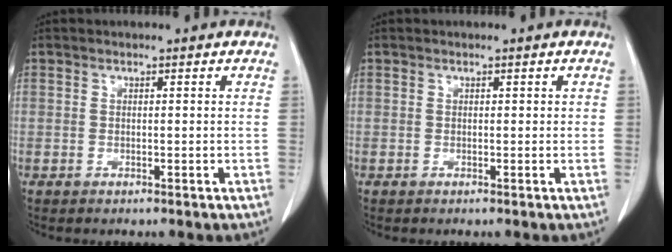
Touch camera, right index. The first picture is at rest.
{"total": 0.7, "force": [0.2, 0.5, 0.5], "torque": [-0.007, 0.009, 0.006]}